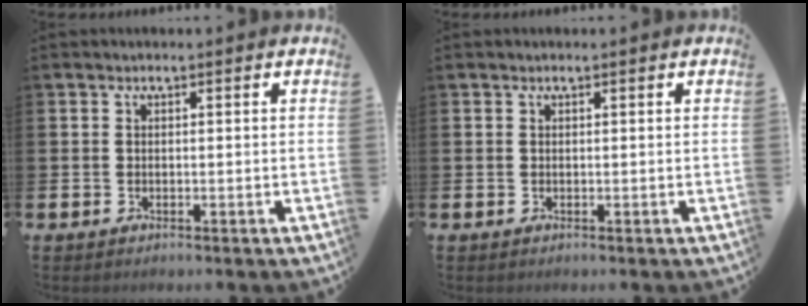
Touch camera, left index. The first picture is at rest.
{"total": 0.0}